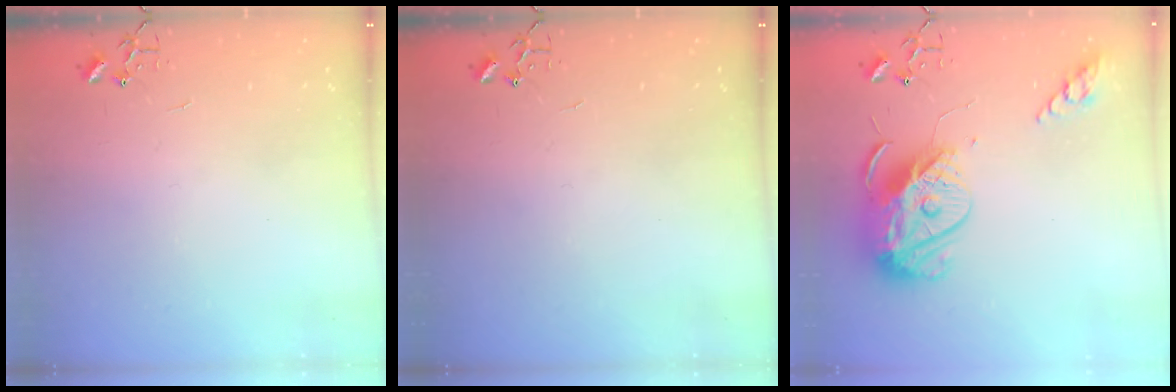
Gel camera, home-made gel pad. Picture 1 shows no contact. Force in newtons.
{"total": 0.0}
{"total": 16.5, "press": 16.4, "slide": 1.3}